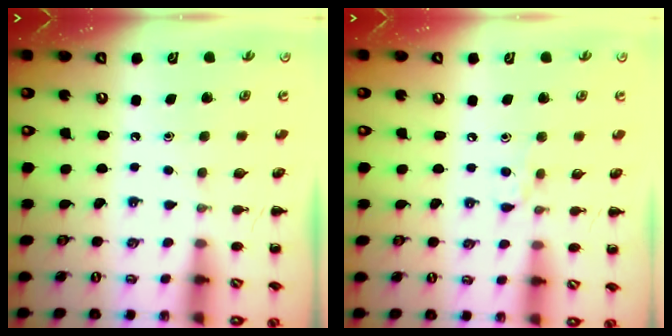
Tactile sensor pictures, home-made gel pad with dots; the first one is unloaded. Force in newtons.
{"total": 4.9, "press": 4.5, "slide": 1.8}